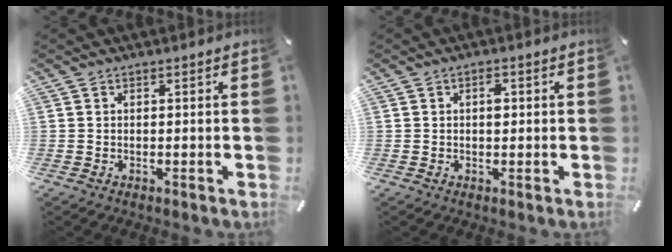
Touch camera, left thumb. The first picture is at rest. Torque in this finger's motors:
{"motor_torque": [0.52, 0.46, 0.26, -0.12, -0.05]}